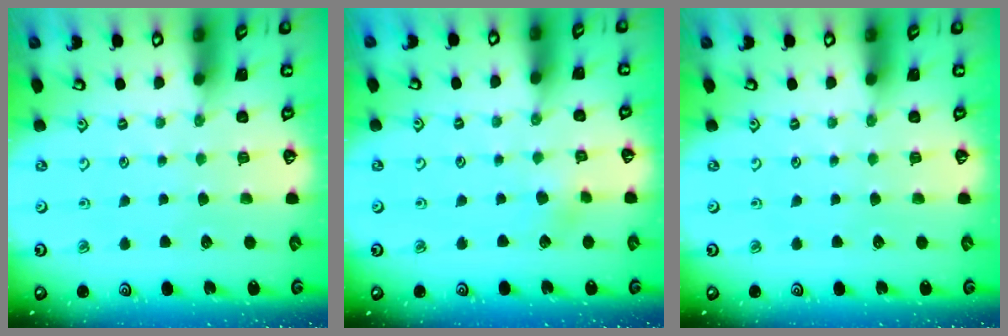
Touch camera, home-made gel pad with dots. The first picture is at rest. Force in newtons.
{"total": 3.2, "press": 3.2, "slide": 0.3}
{"total": 0.0}